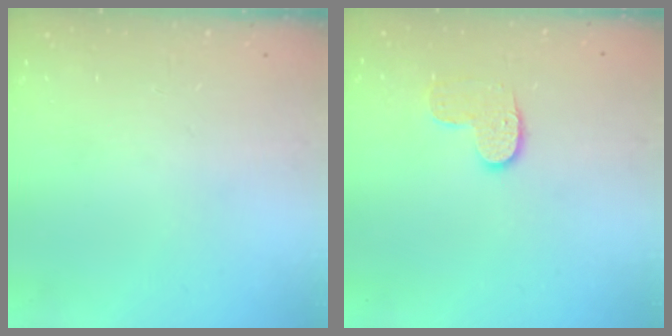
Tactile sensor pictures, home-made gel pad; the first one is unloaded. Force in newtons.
{"total": 6.8, "press": 6.8, "slide": 0.2}